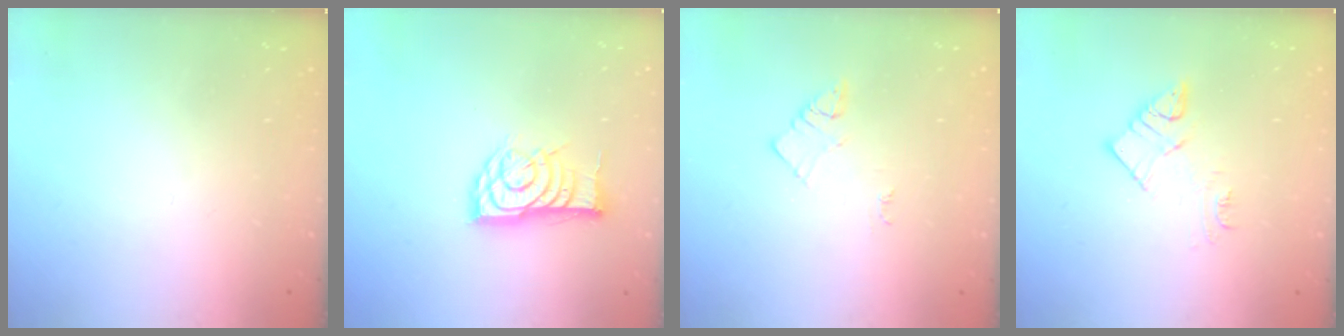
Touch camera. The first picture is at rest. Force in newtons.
{"total": 13.1, "press": 13.1, "slide": 0.5}
{"total": 3.0, "press": 3.0, "slide": 0.4}
{"total": 9.7, "press": 9.6, "slide": 0.6}